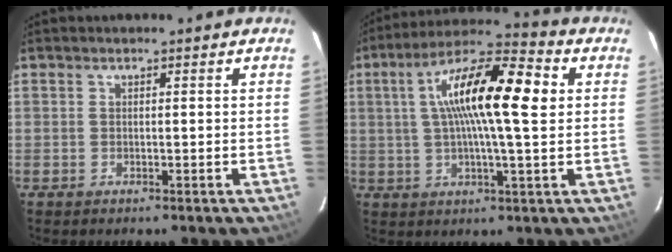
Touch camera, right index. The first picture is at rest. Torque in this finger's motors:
{"motor_torque": [1.34, 0.80, 1.05, 0.21]}